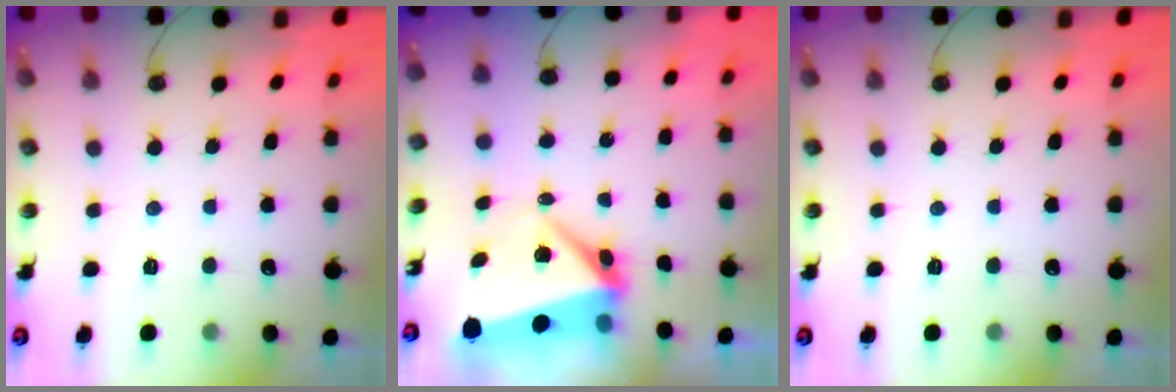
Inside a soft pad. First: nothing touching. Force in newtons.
{"total": 7.5, "press": 7.4, "slide": 1.2}
{"total": 0.0}